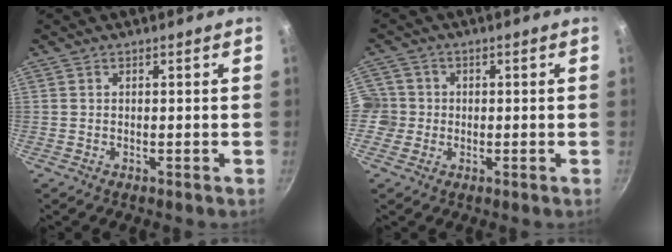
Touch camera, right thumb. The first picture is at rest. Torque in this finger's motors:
{"motor_torque": [-0.40, 0.39, 0.35, 0.21, 0.00]}